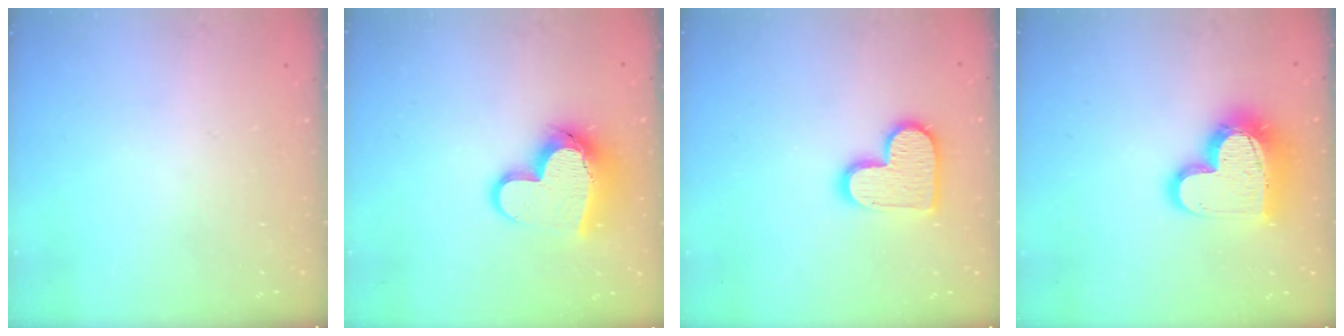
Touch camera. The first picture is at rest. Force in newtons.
{"total": 14.9, "press": 14.8, "slide": 1.4}
{"total": 13.4, "press": 13.4, "slide": 0.8}
{"total": 17.3, "press": 17.3, "slide": 1.4}